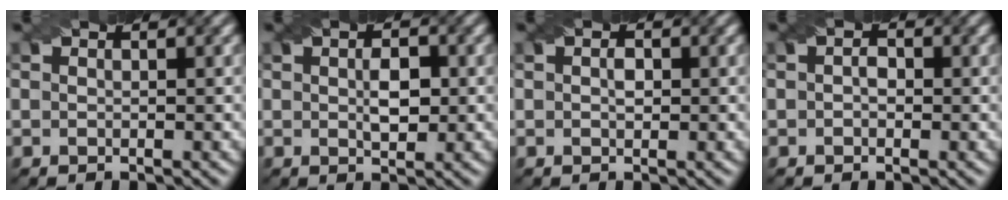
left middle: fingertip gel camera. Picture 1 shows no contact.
{"total": 2.6, "force": [0.2, 1.3, 2.2], "torque": [-0.041, 0.001, 0.005]}
{"total": 1.1, "force": [0.1, 0.6, 0.9], "torque": [-0.016, 0.003, 0.001]}
{"total": 1.5, "force": [0.2, 1.0, 1.1], "torque": [-0.013, -0.001, -0.008]}